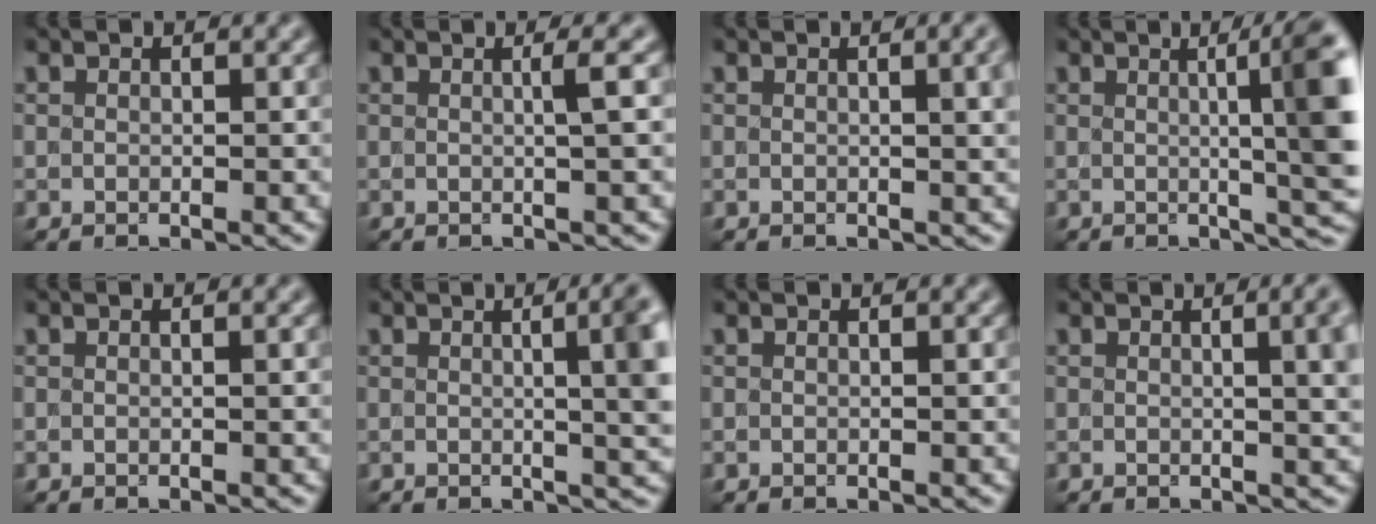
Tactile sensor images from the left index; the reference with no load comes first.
{"total": 2.4, "force": [0.2, 0.6, 2.3], "torque": [-0.032, 0.003, -0.005]}
{"total": 4.0, "force": [0.6, 1.6, 3.7], "torque": [-0.024, 0.012, 0.000]}
{"total": 9.7, "force": [1.0, 2.0, 9.4], "torque": [-0.097, 0.011, 0.013]}
{"total": 0.7, "force": [0.1, 0.2, 0.7], "torque": [-0.010, -0.001, -0.001]}
{"total": 9.0, "force": [1.0, 3.5, 8.3], "torque": [-0.047, 0.022, -0.001]}
{"total": 0.0}
{"total": 5.8, "force": [0.7, 2.4, 5.2], "torque": [-0.027, 0.015, 0.003]}